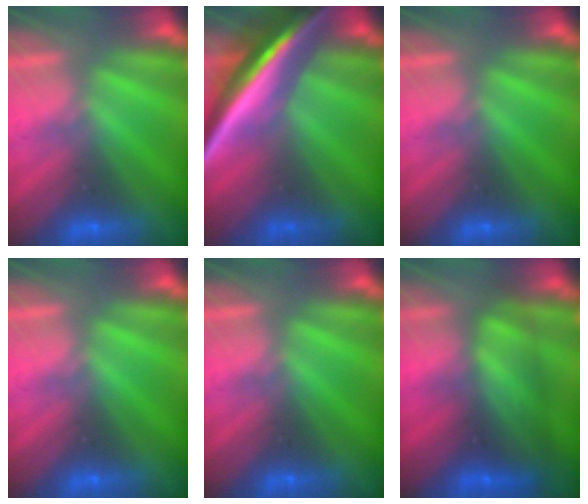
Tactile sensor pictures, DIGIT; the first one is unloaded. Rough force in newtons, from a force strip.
{"total": 7.7}
{"total": 0.0}
{"total": 0.0}
{"total": 0.0}
{"total": 6.4}